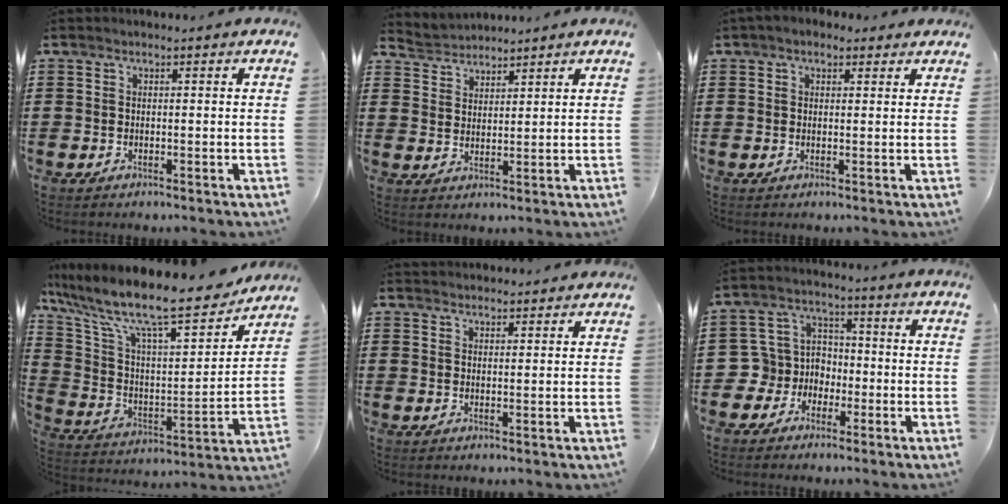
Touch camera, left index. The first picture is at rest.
{"total": 3.0, "force": [2.8, 0.8, -0.7], "torque": [0.001, -0.007, 0.052]}
{"total": 2.1, "force": [1.4, 1.3, 0.7], "torque": [-0.019, 0.009, 0.026]}
{"total": 14.7, "force": [11.6, 2.3, 8.6], "torque": [-0.191, -0.076, 0.193]}
{"total": 2.3, "force": [2.3, 0.1, -0.2], "torque": [-0.001, -0.003, 0.045]}
{"total": 5.7, "force": [-1.7, 5.4, 0.6], "torque": [-0.061, -0.005, -0.042]}